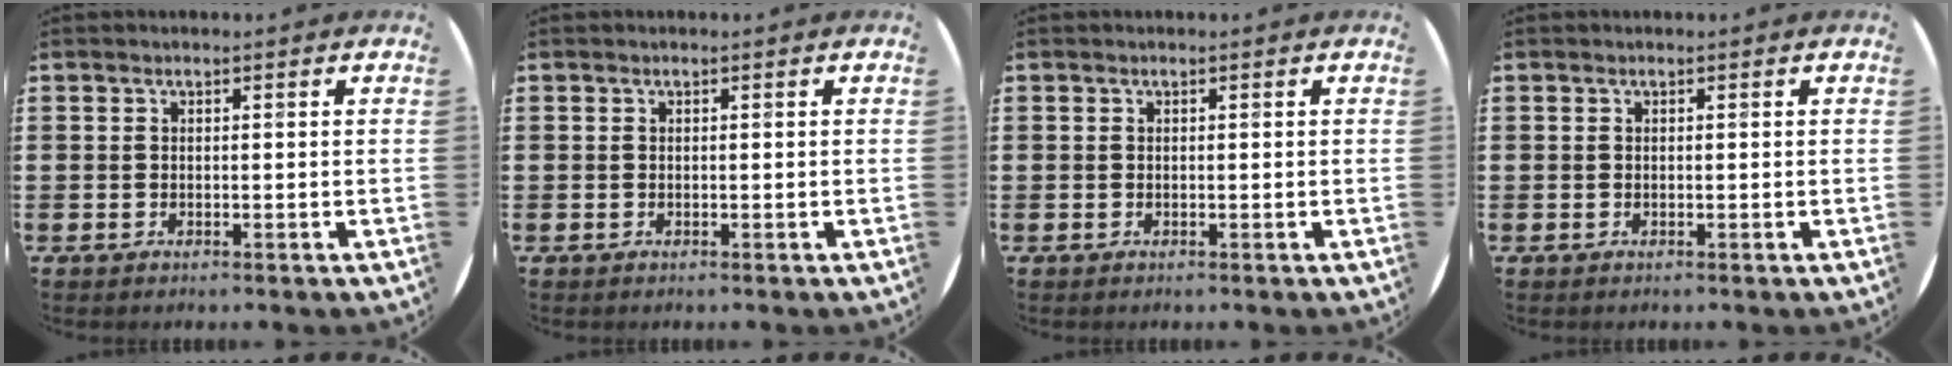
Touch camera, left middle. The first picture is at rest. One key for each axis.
{"total": 0.0}
{"total": 0.0}
{"total": 0.0}